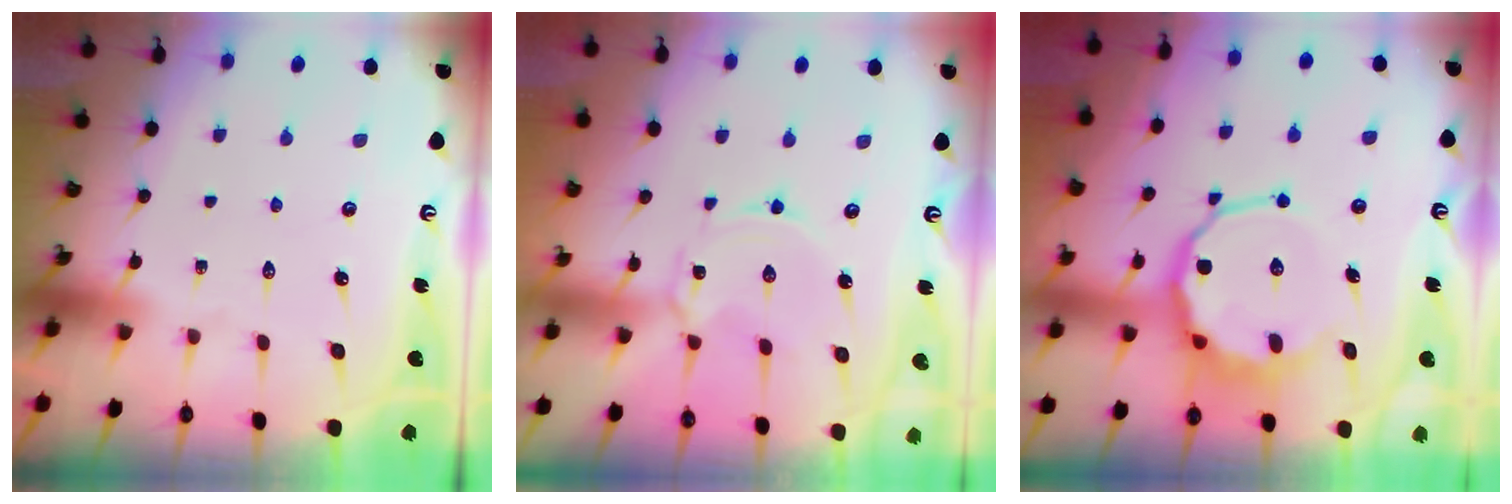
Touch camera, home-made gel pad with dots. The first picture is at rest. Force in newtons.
{"total": 1.8, "press": 1.7, "slide": 0.1}
{"total": 10.1, "press": 9.5, "slide": 3.3}